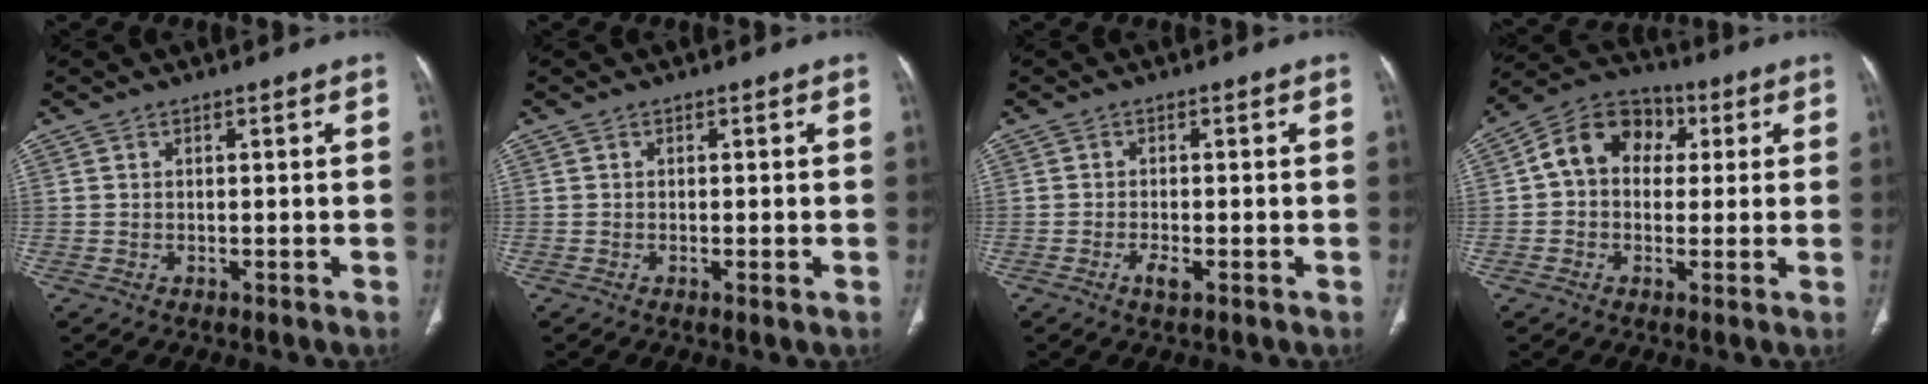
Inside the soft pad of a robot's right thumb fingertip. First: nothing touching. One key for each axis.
{"total": 0.9, "fx": -0.2, "fy": 0.0, "fz": 0.8, "tx": -0.019, "ty": -0.004, "tz": -0.004}
{"total": 2.1, "fx": -1.0, "fy": 0.6, "fz": 1.8, "tx": -0.038, "ty": -0.001, "tz": -0.022}
{"total": 11.2, "fx": 2.1, "fy": 8.8, "fz": 6.6, "tx": -0.083, "ty": 0.027, "tz": 0.020}